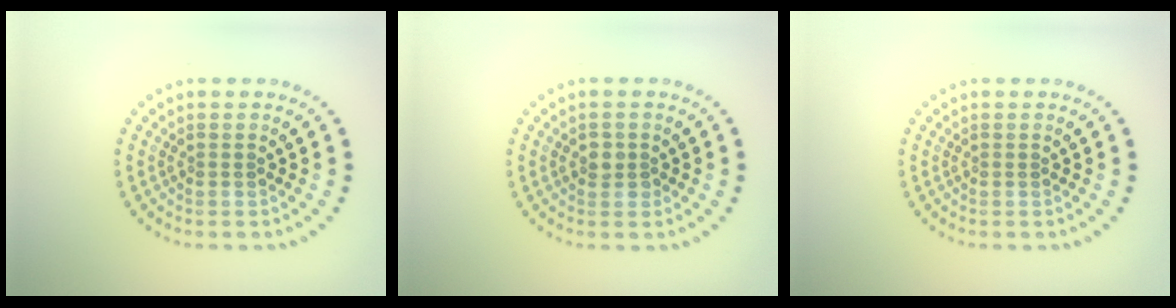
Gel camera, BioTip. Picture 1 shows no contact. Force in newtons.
{"total": 1.3, "press": 1.2, "slide": 0.5}
{"total": 0.0}